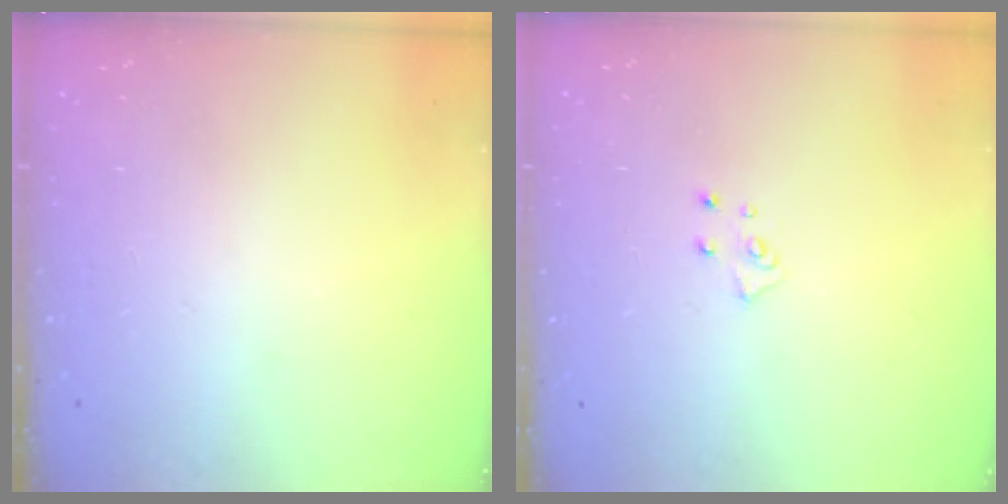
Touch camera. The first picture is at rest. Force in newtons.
{"total": 5.1, "press": 5.1, "slide": 0.4}